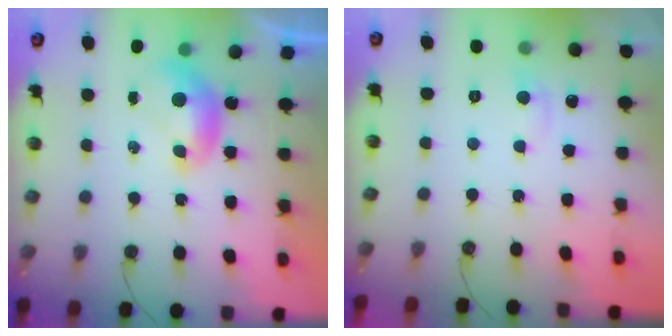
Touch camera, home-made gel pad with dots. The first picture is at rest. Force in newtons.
{"total": 0.6, "press": 0.3, "slide": 0.5}